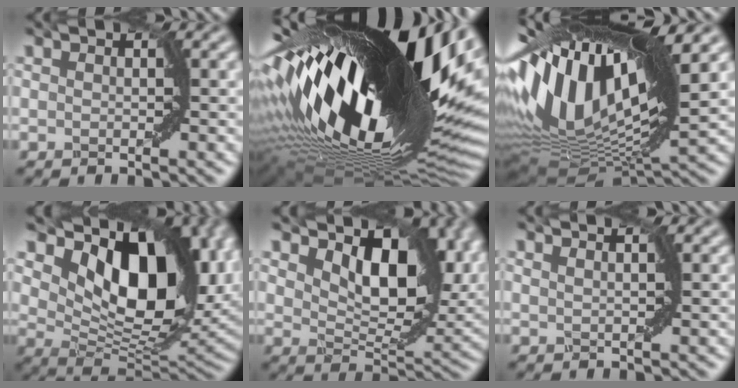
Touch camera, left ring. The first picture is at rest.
{"total": 21.6, "force": [2.6, 7.8, 20.0], "torque": [-0.348, -0.027, 0.041]}
{"total": 16.8, "force": [4.9, 6.8, 14.5], "torque": [-0.288, 0.026, 0.072]}
{"total": 13.9, "force": [4.9, 7.8, 10.4], "torque": [-0.146, -0.008, 0.097]}
{"total": 10.5, "force": [4.2, 5.4, 7.9], "torque": [-0.120, -0.005, 0.074]}
{"total": 2.5, "force": [1.8, 1.0, 1.5], "torque": [0.002, 0.005, -0.006]}